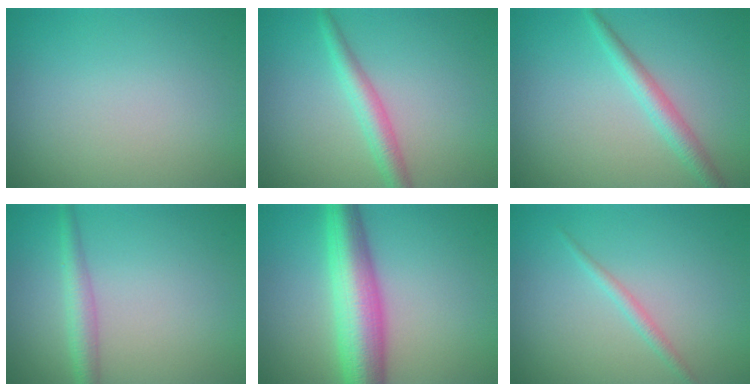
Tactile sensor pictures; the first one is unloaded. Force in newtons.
{"total": 2.7, "press": 2.7, "slide": 0.1}
{"total": 2.5, "press": 2.5, "slide": 0.1}
{"total": 2.3, "press": 2.3, "slide": 0.1}
{"total": 7.8, "press": 7.8, "slide": 0.1}
{"total": 1.2, "press": 1.2, "slide": 0.0}